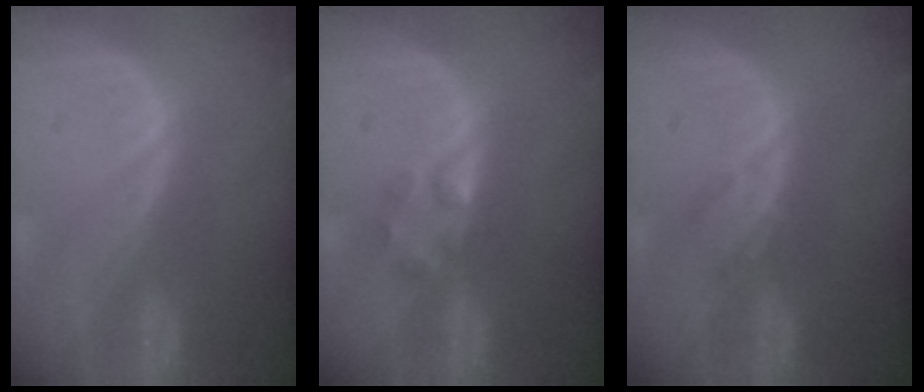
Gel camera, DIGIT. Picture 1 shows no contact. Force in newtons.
{"total": 2.2, "press": 2.2, "slide": 0.2}
{"total": 1.6, "press": 1.6, "slide": 0.2}